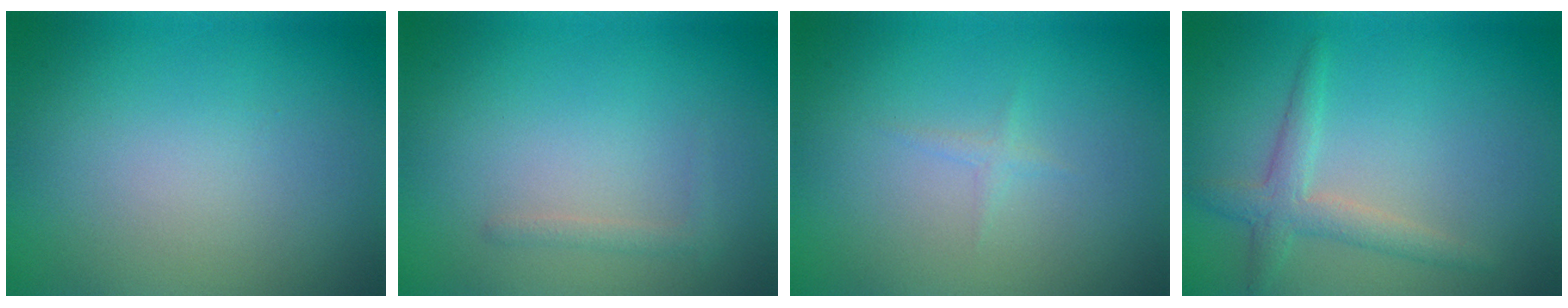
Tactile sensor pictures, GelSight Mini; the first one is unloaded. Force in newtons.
{"total": 0.8, "press": 0.8, "slide": 0.0}
{"total": 0.7, "press": 0.7, "slide": 0.1}
{"total": 2.7, "press": 2.7, "slide": 0.1}